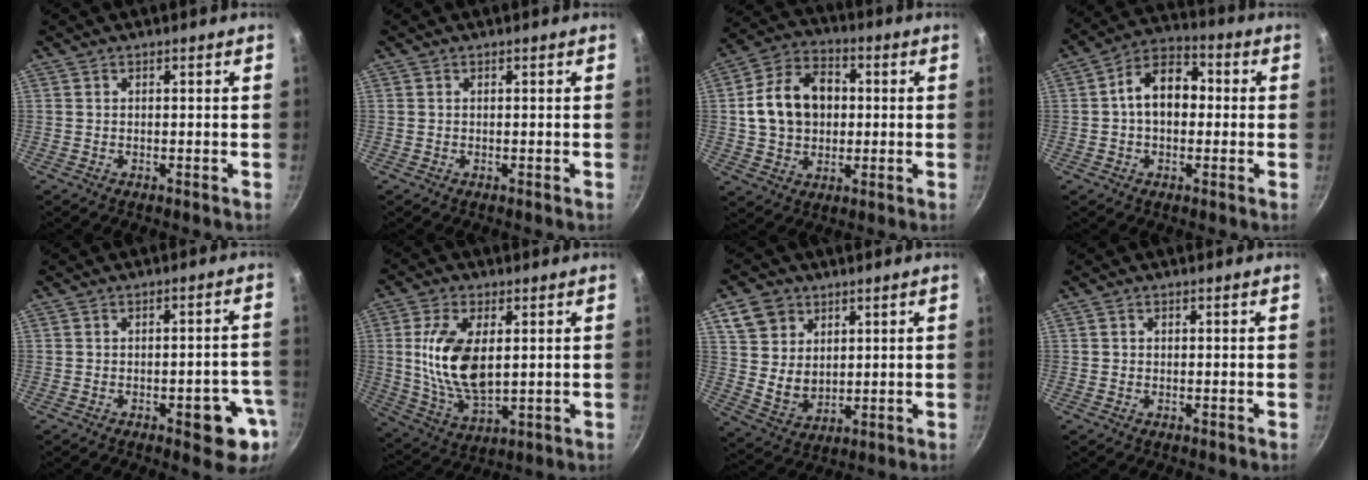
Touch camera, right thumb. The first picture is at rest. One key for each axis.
{"total": 0.0}
{"total": 14.1, "fx": 1.2, "fy": 10.7, "fz": 9.0, "tx": -0.133, "ty": 0.023, "tz": 0.014}
{"total": 11.0, "fx": 0.5, "fy": 7.6, "fz": 7.9, "tx": -0.088, "ty": 0.033, "tz": -0.010}
{"total": 8.9, "fx": -3.5, "fy": 3.7, "fz": 7.3, "tx": -0.055, "ty": 0.018, "tz": -0.040}
{"total": 14.3, "fx": 2.1, "fy": 7.5, "fz": 12.0, "tx": -0.223, "ty": -0.012, "tz": 0.047}
{"total": 10.2, "fx": 4.6, "fy": 8.1, "fz": 4.2, "tx": -0.048, "ty": -0.014, "tz": 0.096}
{"total": 0.6, "fx": 0.0, "fy": 0.6, "fz": 0.2, "tx": 0.000, "ty": 0.002, "tz": -0.001}